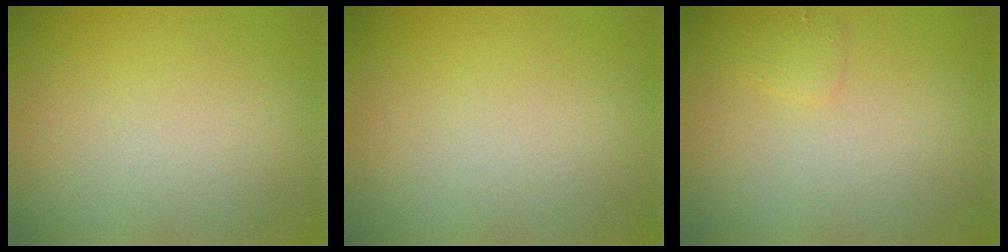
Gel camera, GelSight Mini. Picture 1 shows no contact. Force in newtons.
{"total": 0.0}
{"total": 1.1, "press": 1.1, "slide": 0.1}